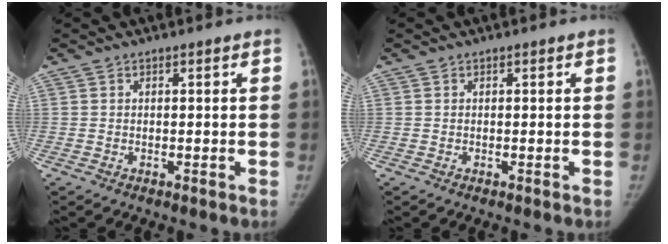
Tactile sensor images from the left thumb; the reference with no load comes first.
{"total": 0.0}